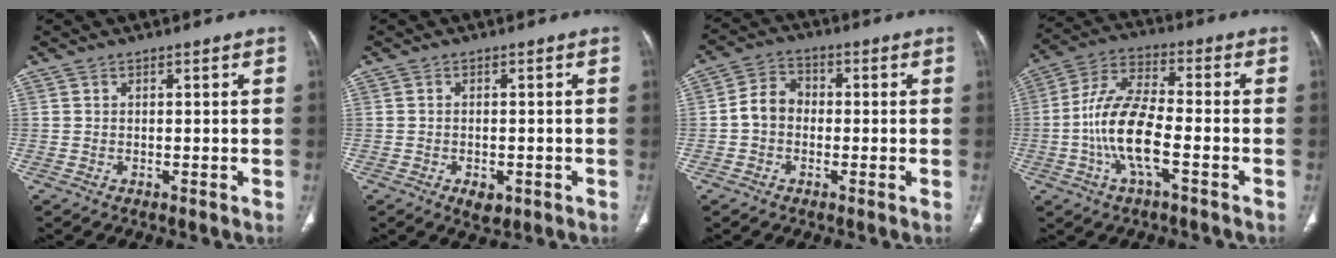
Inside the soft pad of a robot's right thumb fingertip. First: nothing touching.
{"total": 3.2, "force": [-1.4, 1.9, 2.2], "torque": [-0.027, 0.002, -0.013]}
{"total": 5.8, "force": [-0.7, 4.7, 3.3], "torque": [-0.045, 0.020, -0.025]}
{"total": 12.7, "force": [-3.4, 4.6, 11.4], "torque": [-0.236, 0.030, -0.067]}